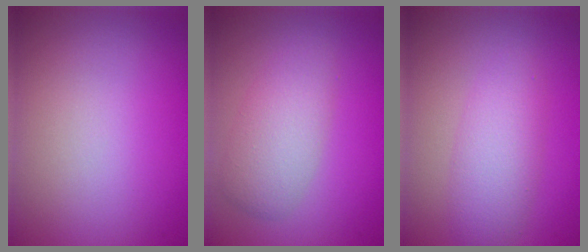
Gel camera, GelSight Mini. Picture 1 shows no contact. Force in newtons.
{"total": 3.8, "press": 3.8, "slide": 0.1}
{"total": 3.6, "press": 3.6, "slide": 0.1}